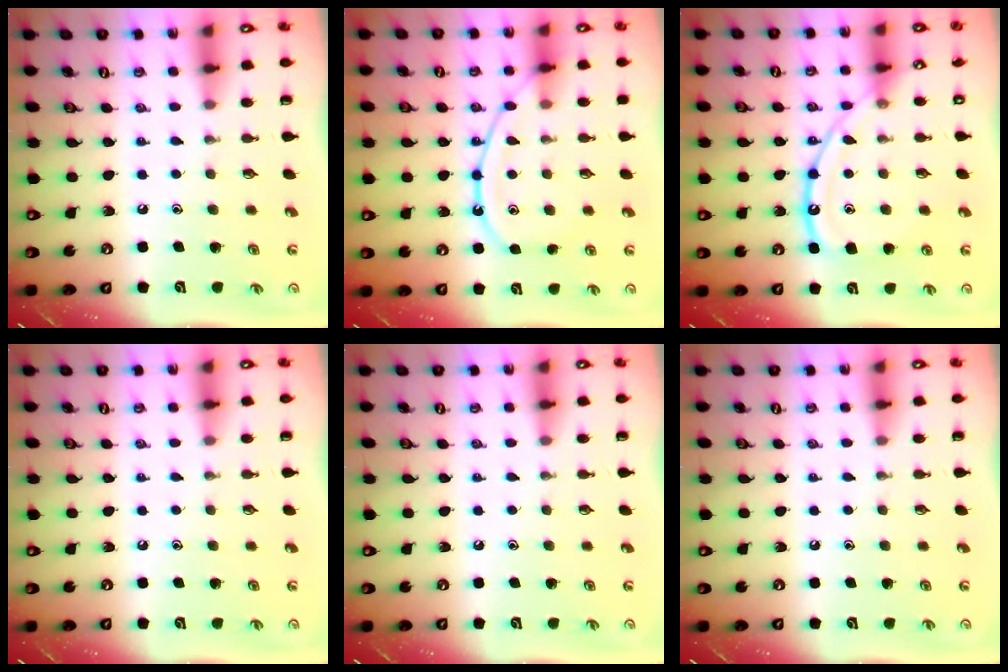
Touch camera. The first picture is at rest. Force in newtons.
{"total": 13.3, "press": 13.2, "slide": 1.3}
{"total": 13.7, "press": 13.6, "slide": 1.2}
{"total": 0.0}
{"total": 0.0}
{"total": 0.0}